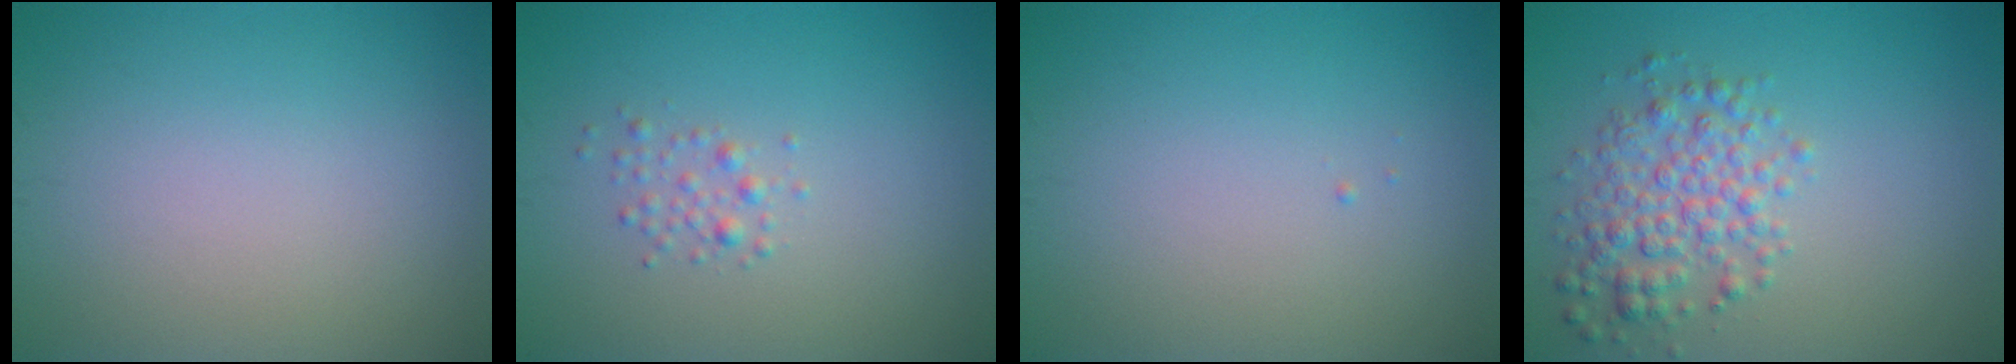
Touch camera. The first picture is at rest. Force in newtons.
{"total": 1.2, "press": 1.2, "slide": 0.0}
{"total": 0.0}
{"total": 3.9, "press": 3.9, "slide": 0.1}